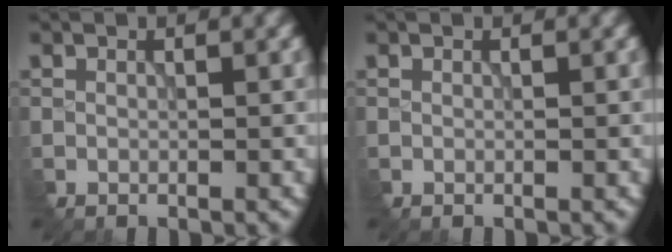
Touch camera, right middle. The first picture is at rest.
{"total": 0.0}